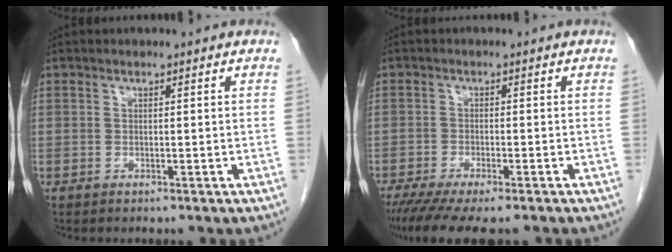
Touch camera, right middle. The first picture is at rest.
{"total": 10.0, "force": [-8.1, 1.6, 5.6], "torque": [-0.083, -0.018, -0.124]}